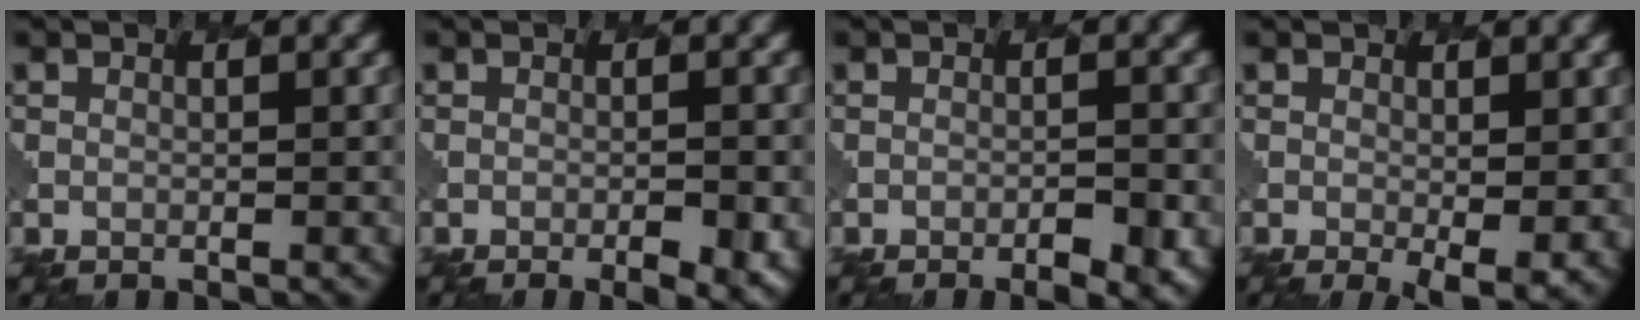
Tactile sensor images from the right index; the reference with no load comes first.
{"total": 3.9, "force": [-1.6, 1.2, 3.3], "torque": [-0.039, -0.001, -0.013]}
{"total": 3.3, "force": [-1.8, 0.8, 2.6], "torque": [-0.041, 0.004, -0.023]}
{"total": 2.8, "force": [-0.1, 0.8, 2.6], "torque": [-0.037, -0.015, 0.004]}